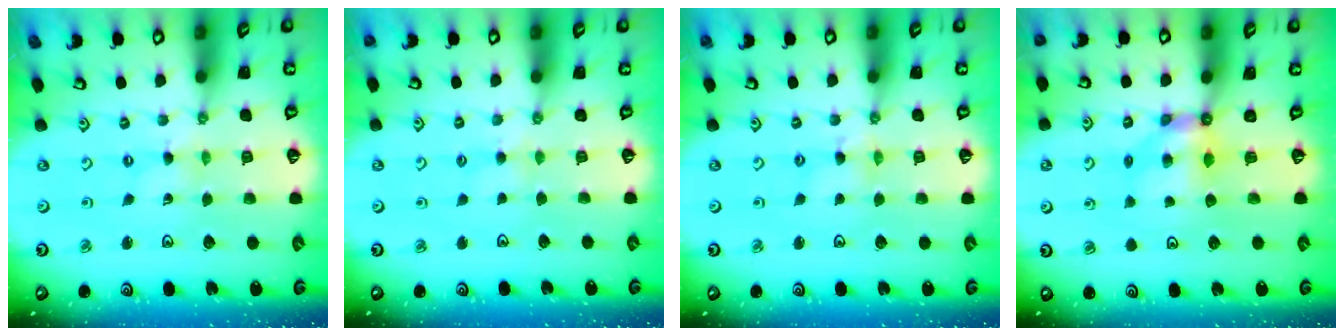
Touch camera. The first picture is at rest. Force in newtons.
{"total": 2.5, "press": 2.5, "slide": 0.3}
{"total": 2.8, "press": 2.8, "slide": 0.3}
{"total": 6.1, "press": 6.1, "slide": 0.2}